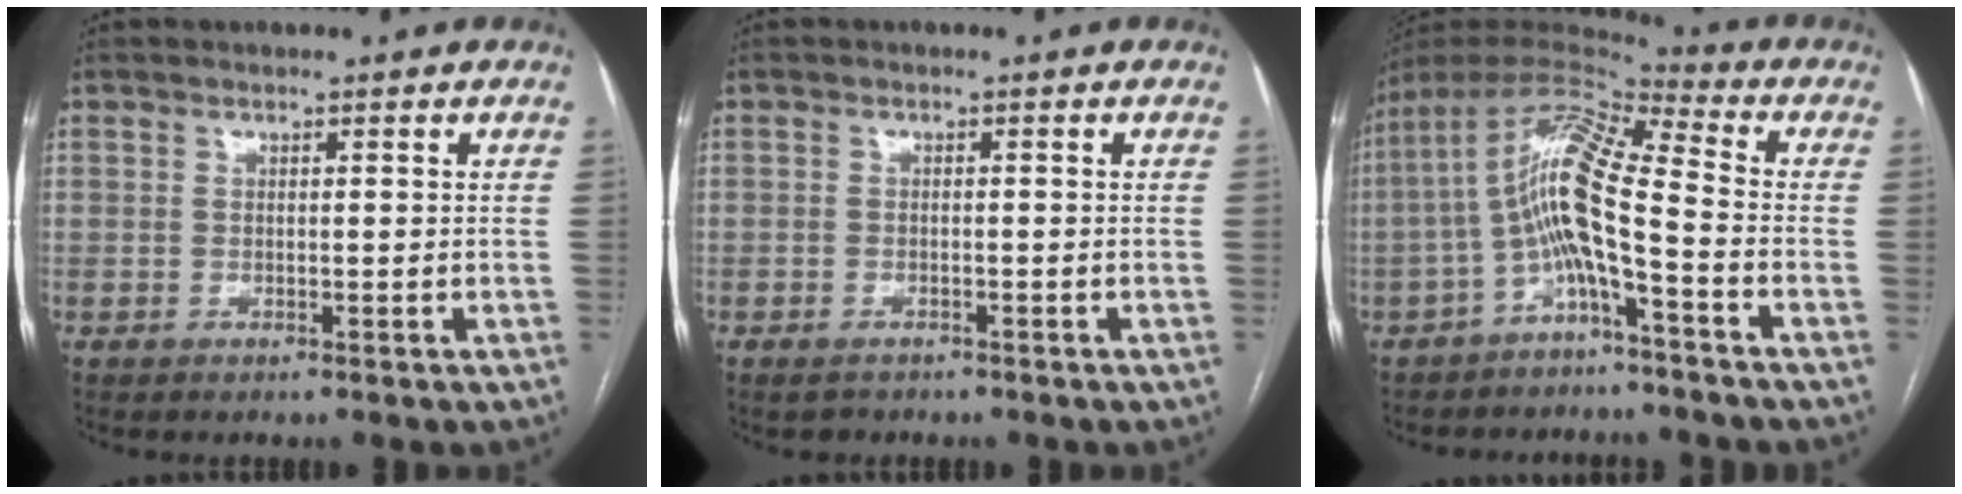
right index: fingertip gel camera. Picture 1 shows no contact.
{"total": 2.0, "force": [-1.6, 1.1, 0.5], "torque": [-0.012, 0.000, -0.019]}
{"total": 12.2, "force": [-3.5, 1.5, 11.6], "torque": [-0.227, 0.032, -0.069]}